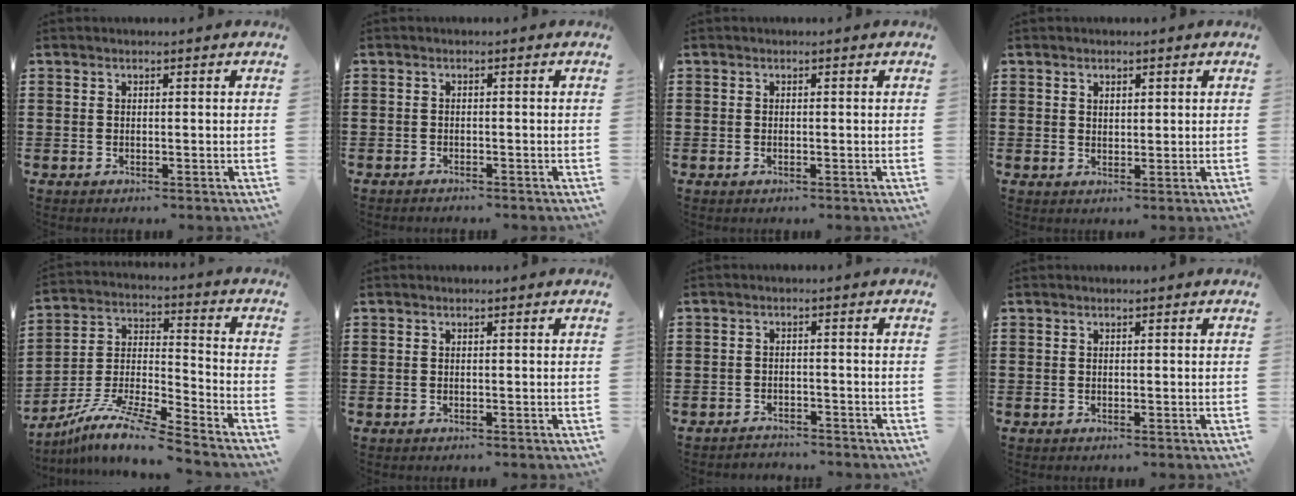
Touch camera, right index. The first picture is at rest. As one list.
[{"total": 1.0, "force": [-0.9, 0.1, -0.1], "torque": [-0.001, 0.002, -0.021]}, {"total": 0.0}, {"total": 1.4, "force": [1.0, 0.8, 0.4], "torque": [-0.010, 0.004, 0.020]}, {"total": 10.4, "force": [-9.1, 0.5, 5.0], "torque": [-0.107, 0.006, -0.187]}, {"total": 0.0}, {"total": 2.1, "force": [-2.1, 0.3, -0.1], "torque": [-0.006, 0.001, -0.047]}, {"total": 0.0}]